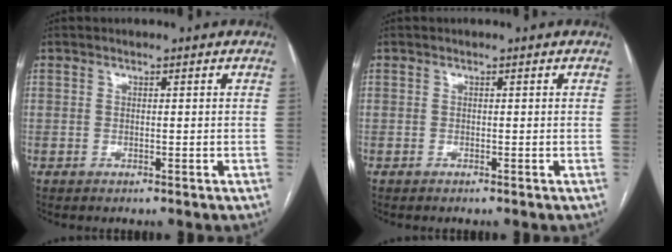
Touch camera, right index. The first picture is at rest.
{"total": 0.0}